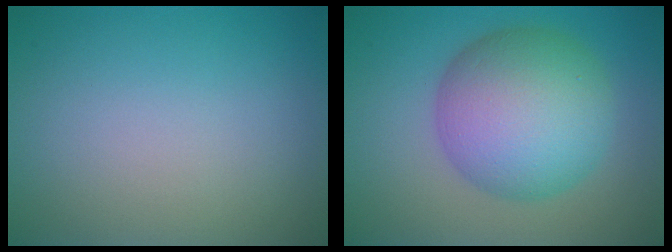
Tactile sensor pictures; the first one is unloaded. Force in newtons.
{"total": 9.8, "press": 9.8, "slide": 0.1}